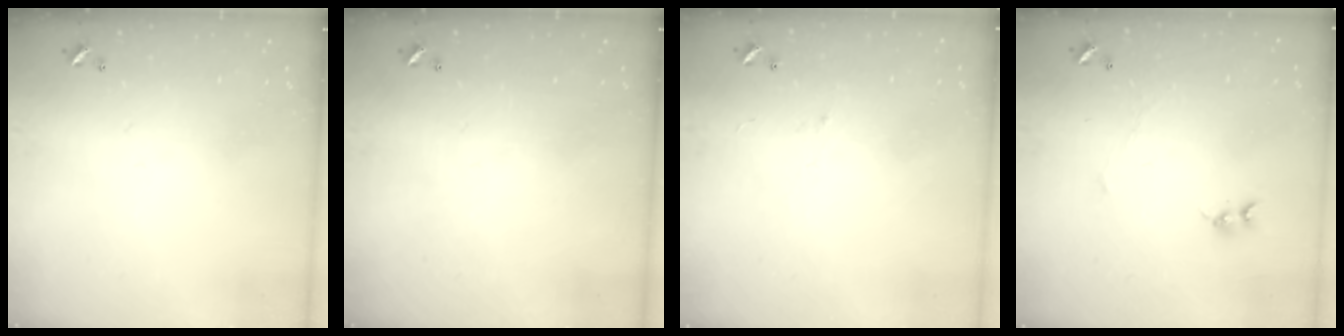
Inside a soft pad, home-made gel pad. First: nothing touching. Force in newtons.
{"total": 0.0}
{"total": 0.6, "press": 0.0, "slide": 0.6}
{"total": 1.4, "press": 1.3, "slide": 0.4}